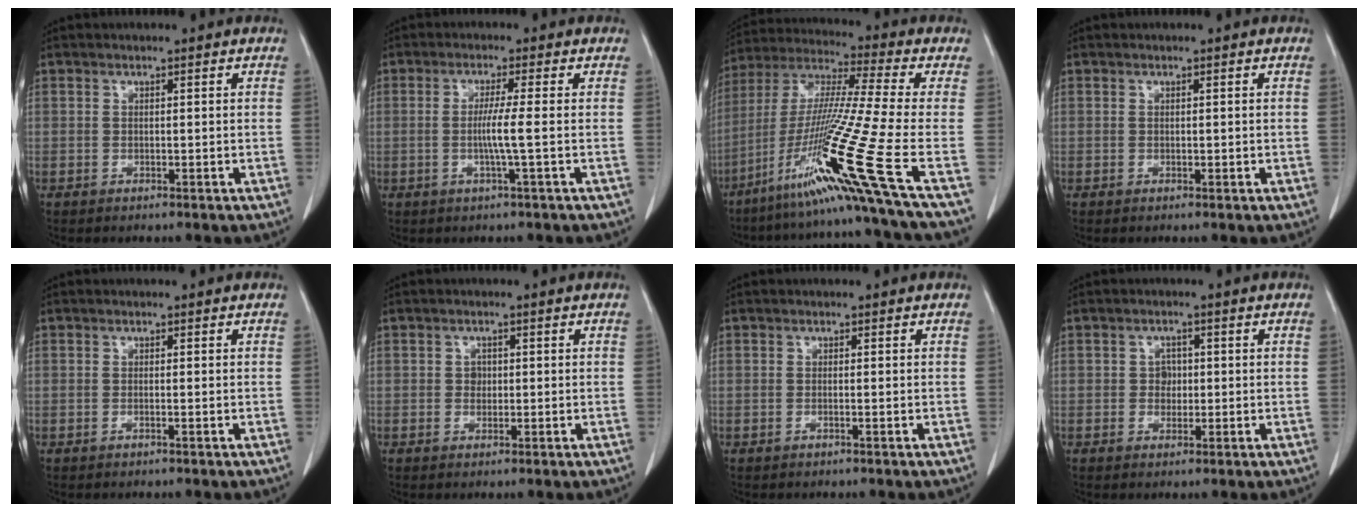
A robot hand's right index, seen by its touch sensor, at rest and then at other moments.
{"total": 4.0, "force": [-0.6, -1.1, 3.8], "torque": [-0.072, -0.006, -0.013]}
{"total": 20.5, "force": [-10.3, -3.7, 17.4], "torque": [-0.344, -0.038, -0.194]}
{"total": 0.5, "force": [0.0, 0.3, 0.4], "torque": [-0.008, 0.001, 0.005]}
{"total": 0.0}
{"total": 1.3, "force": [0.1, 1.2, 0.6], "torque": [-0.008, 0.002, 0.001]}
{"total": 0.0}
{"total": 2.0, "force": [0.0, 1.7, 1.0], "torque": [-0.012, 0.005, 0.000]}